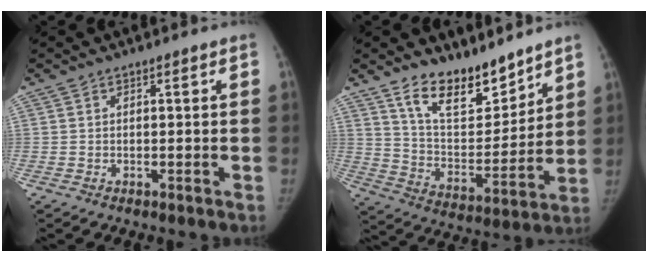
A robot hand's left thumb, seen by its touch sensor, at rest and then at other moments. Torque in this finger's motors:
{"motor_torque": [0.16, 0.15, 1.39, -1.38, 0.25]}